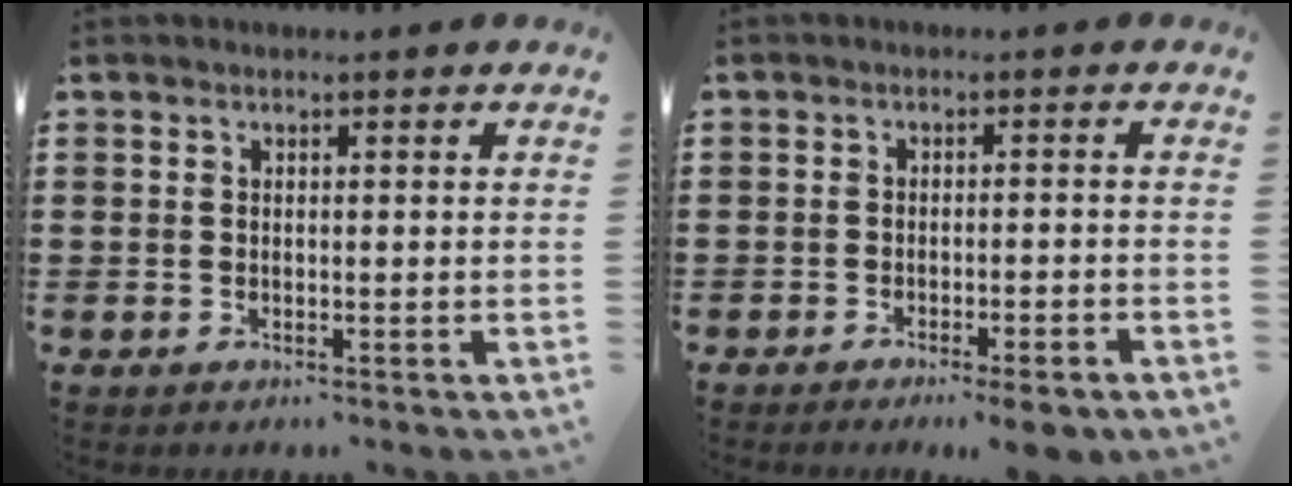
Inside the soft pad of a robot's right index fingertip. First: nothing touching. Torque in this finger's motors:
{"motor_torque": [0.76, -0.86, 0.27, 0.04]}